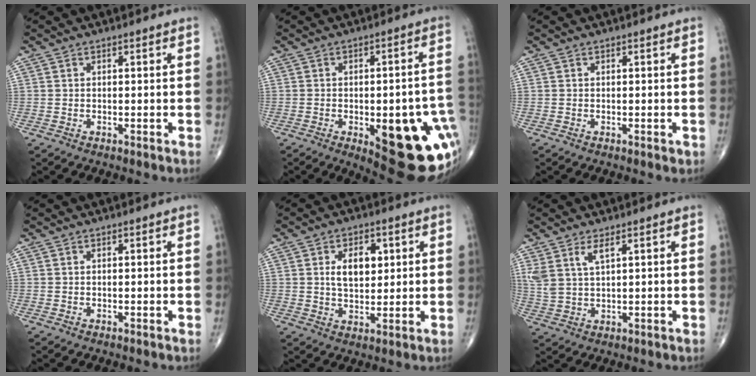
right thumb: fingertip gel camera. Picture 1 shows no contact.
{"total": 22.2, "force": [-6.4, 8.3, 19.6], "torque": [-0.181, 0.011, -0.054]}
{"total": 0.5, "force": [-0.1, 0.3, 0.4], "torque": [-0.003, 0.000, -0.003]}
{"total": 0.0}
{"total": 7.3, "force": [1.9, 4.4, 5.6], "torque": [-0.070, -0.010, 0.033]}
{"total": 5.0, "force": [2.7, 1.8, 3.8], "torque": [-0.087, -0.010, 0.064]}